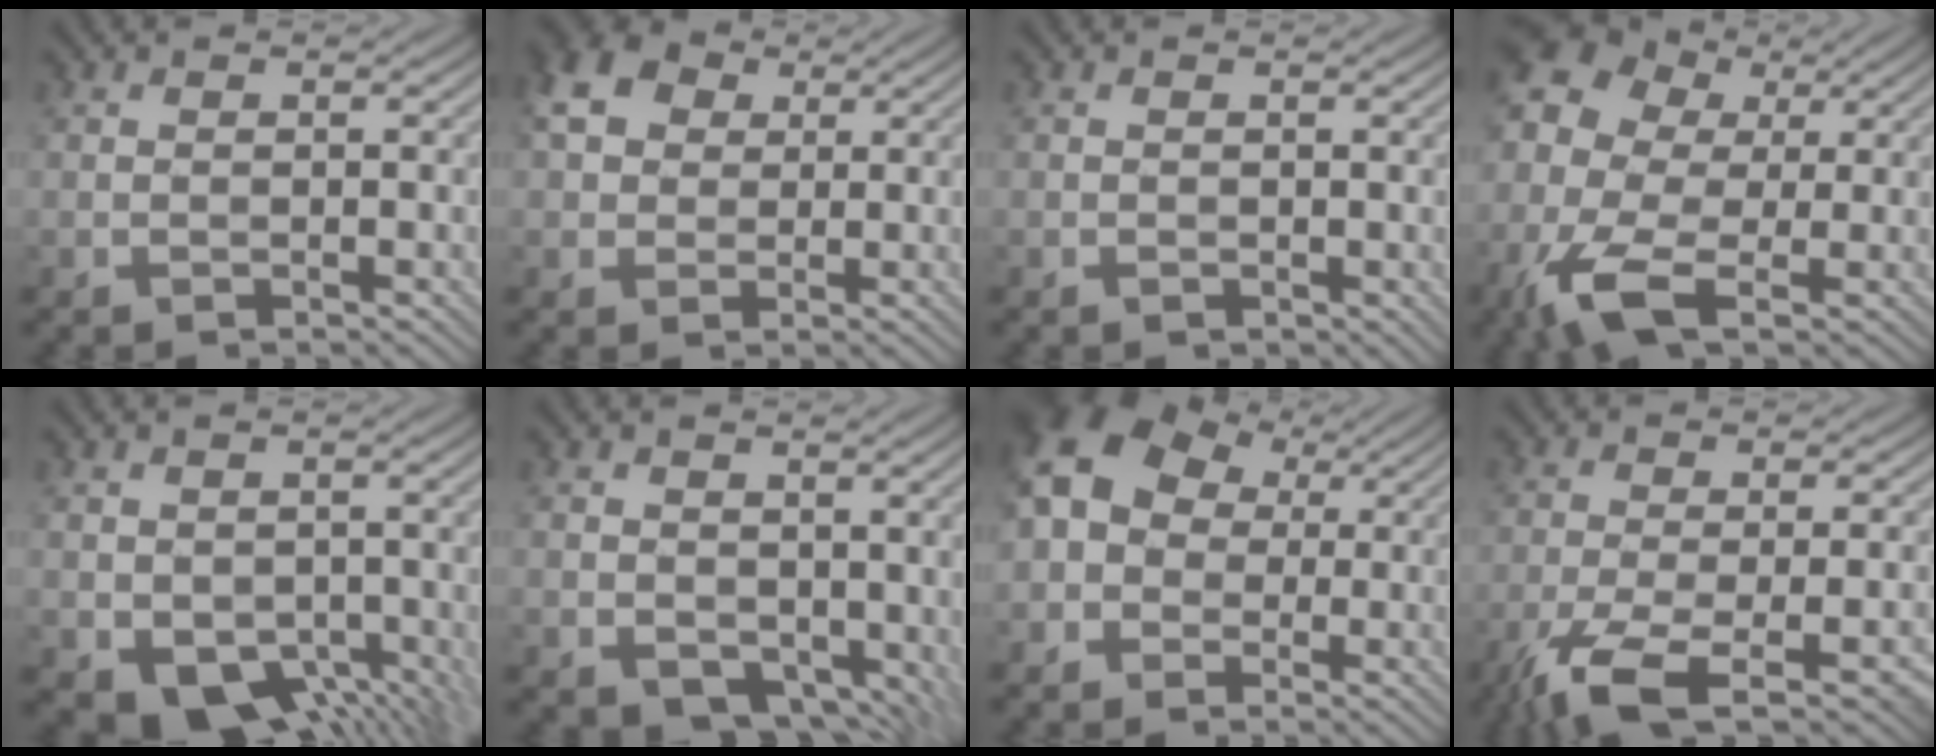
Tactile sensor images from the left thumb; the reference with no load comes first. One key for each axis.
{"total": 8.0, "fx": 2.6, "fy": 6.2, "fz": 4.3, "tx": -0.122, "ty": 0.028, "tz": 0.033}
{"total": 0.6, "fx": -0.1, "fy": 0.5, "fz": 0.3, "tx": -0.004, "ty": -0.006, "tz": -0.002}
{"total": 13.6, "fx": -2.1, "fy": 8.7, "fz": 10.3, "tx": -0.264, "ty": -0.007, "tz": -0.053}
{"total": 6.4, "fx": -1.0, "fy": 4.9, "fz": 4.0, "tx": -0.080, "ty": -0.030, "tz": -0.012}
{"total": 6.7, "fx": 0.4, "fy": 5.0, "fz": 4.4, "tx": -0.084, "ty": -0.026, "tz": 0.017}
{"total": 12.0, "fx": 1.6, "fy": 9.9, "fz": 6.7, "tx": -0.163, "ty": 0.020, "tz": 0.002}
{"total": 10.4, "fx": -5.9, "fy": 2.7, "fz": 8.0, "tx": -0.138, "ty": -0.014, "tz": -0.102}